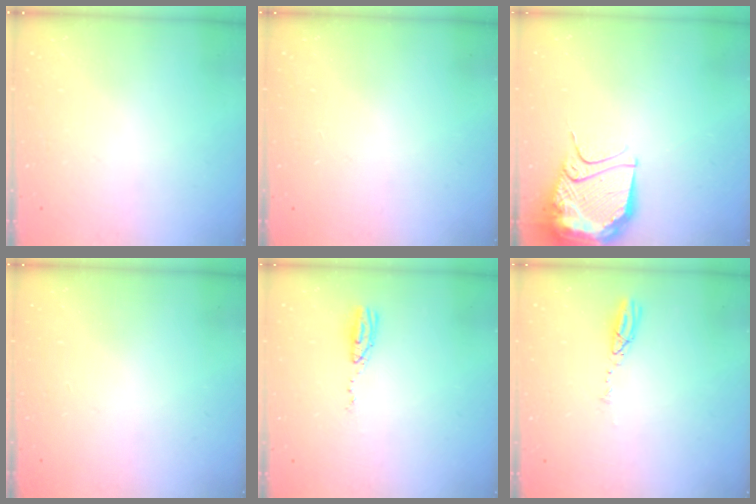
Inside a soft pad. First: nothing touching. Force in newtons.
{"total": 0.0}
{"total": 14.2, "press": 14.2, "slide": 1.4}
{"total": 0.0}
{"total": 5.0, "press": 4.7, "slide": 1.5}
{"total": 3.7, "press": 3.7, "slide": 0.1}